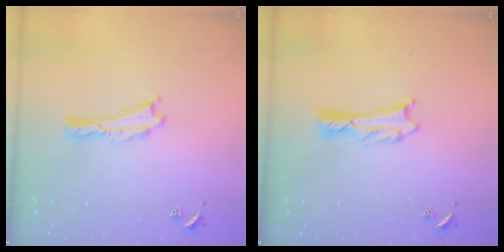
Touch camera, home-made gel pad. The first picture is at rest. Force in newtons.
{"total": 1.1, "press": 1.1, "slide": 0.2}